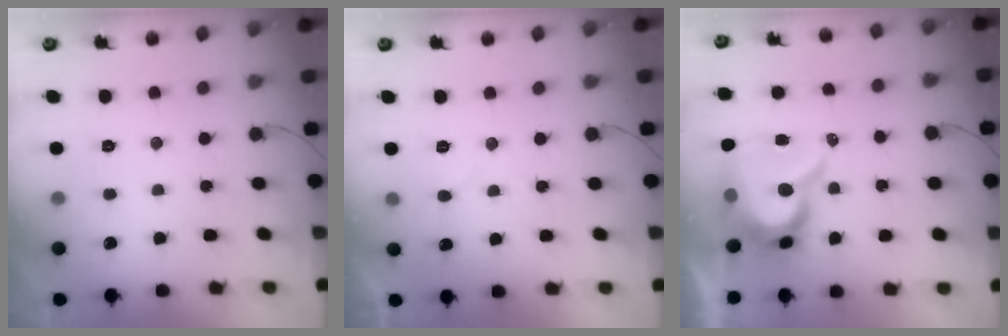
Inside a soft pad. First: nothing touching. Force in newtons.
{"total": 4.4, "press": 4.4, "slide": 0.4}
{"total": 13.6, "press": 13.5, "slide": 1.1}